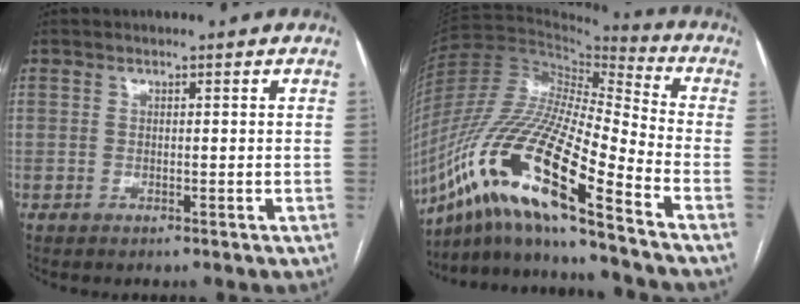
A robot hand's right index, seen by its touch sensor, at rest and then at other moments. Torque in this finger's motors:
{"motor_torque": [2.14, 0.00, 0.73, 0.19]}